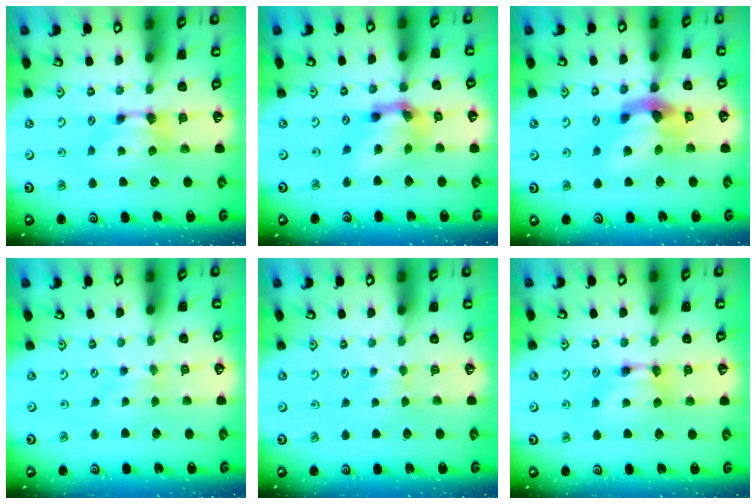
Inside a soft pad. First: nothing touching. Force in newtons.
{"total": 8.0, "press": 7.6, "slide": 2.6}
{"total": 6.4, "press": 6.0, "slide": 2.2}
{"total": 0.6, "press": 0.4, "slide": 0.4}
{"total": 3.0, "press": 2.9, "slide": 0.4}
{"total": 1.7, "press": 1.7, "slide": 0.1}